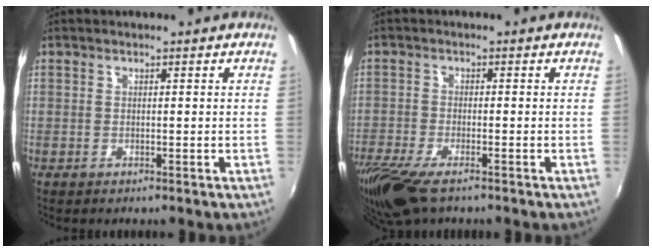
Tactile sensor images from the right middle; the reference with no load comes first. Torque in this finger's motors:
{"motor_torque": [1.09, -1.04, 0.37, 0.12]}